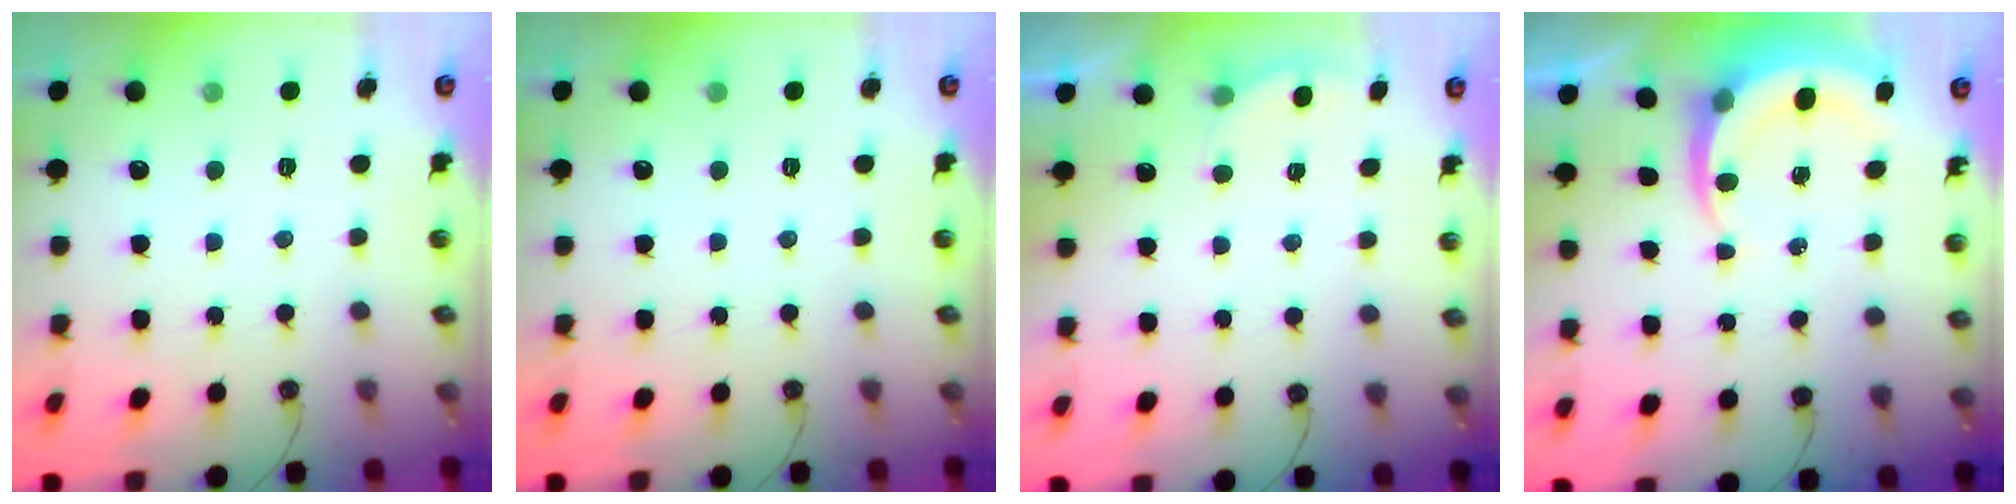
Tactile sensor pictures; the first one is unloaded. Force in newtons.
{"total": 0.0}
{"total": 2.4, "press": 2.2, "slide": 1.0}
{"total": 5.5, "press": 5.5, "slide": 0.5}